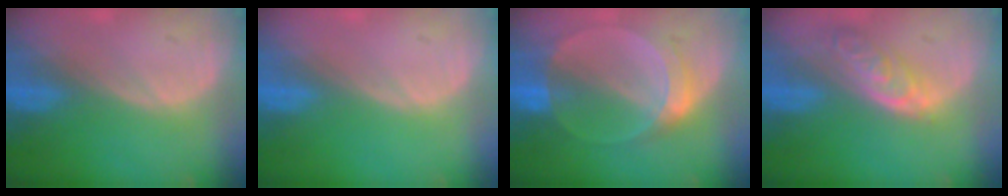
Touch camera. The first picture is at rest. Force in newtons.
{"total": 0.0}
{"total": 6.3, "press": 5.6, "slide": 2.7}
{"total": 6.2, "press": 5.7, "slide": 2.6}